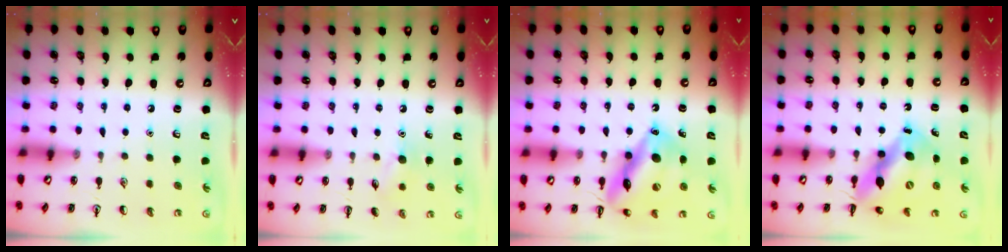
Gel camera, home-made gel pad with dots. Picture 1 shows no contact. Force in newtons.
{"total": 7.2, "press": 7.0, "slide": 1.7}
{"total": 17.4, "press": 17.4, "slide": 1.7}
{"total": 11.9, "press": 11.6, "slide": 2.7}